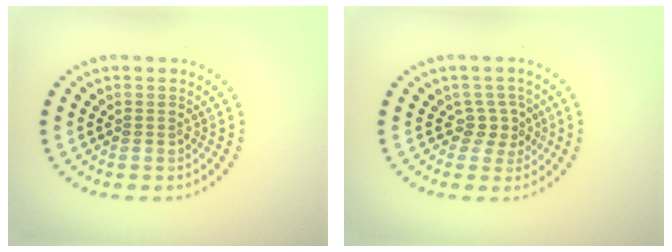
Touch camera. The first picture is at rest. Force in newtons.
{"total": 2.0, "press": 1.6, "slide": 1.3}